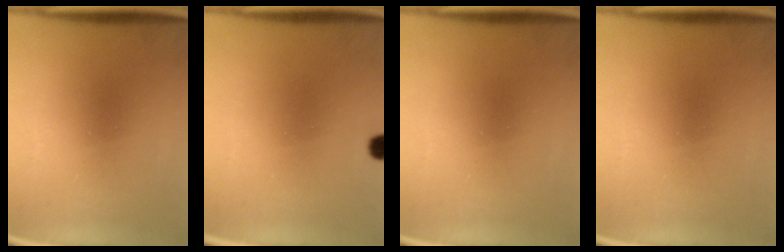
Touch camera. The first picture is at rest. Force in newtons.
{"total": 2.0}
{"total": 0.0}
{"total": 0.0}